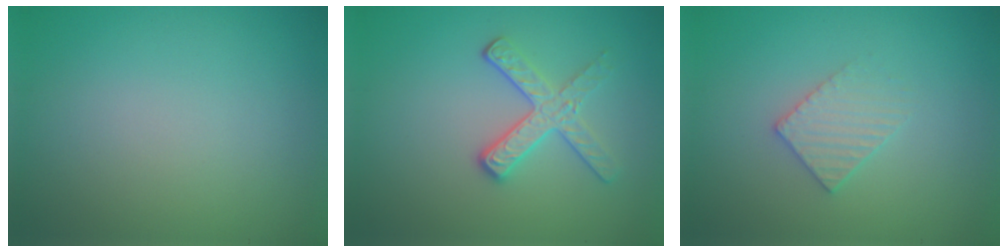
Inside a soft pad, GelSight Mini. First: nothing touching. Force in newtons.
{"total": 2.9, "press": 2.6, "slide": 1.3}
{"total": 2.1, "press": 2.0, "slide": 0.3}